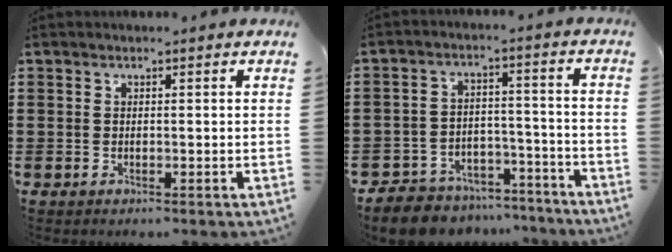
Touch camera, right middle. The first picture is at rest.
{"total": 7.5, "force": [-7.2, 2.0, 0.9], "torque": [-0.018, 0.025, -0.139]}